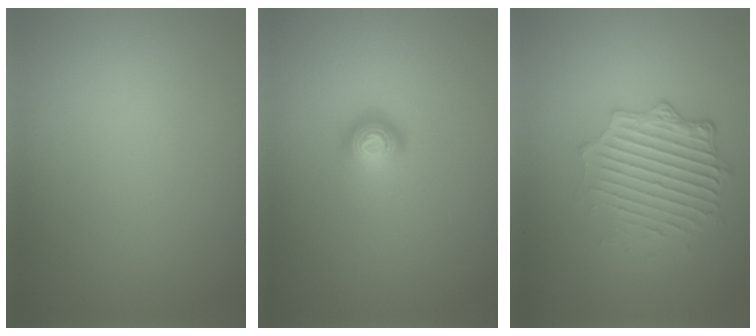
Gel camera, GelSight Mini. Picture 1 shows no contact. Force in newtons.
{"total": 1.8, "press": 1.2, "slide": 1.3}
{"total": 4.3, "press": 3.4, "slide": 2.6}